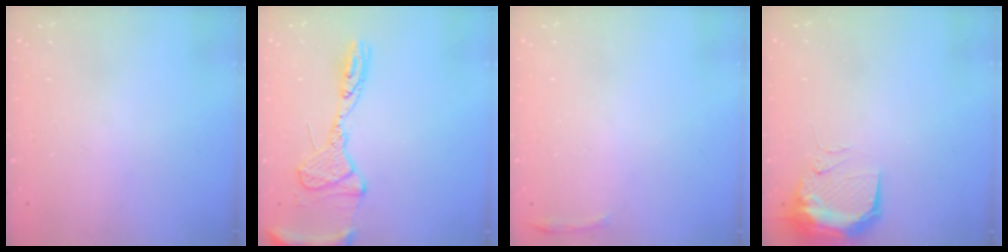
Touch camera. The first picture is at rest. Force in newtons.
{"total": 15.5, "press": 15.4, "slide": 1.2}
{"total": 4.0, "press": 3.7, "slide": 1.6}
{"total": 10.0, "press": 9.9, "slide": 1.6}